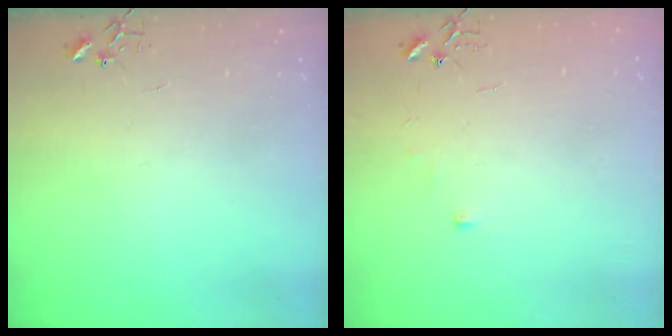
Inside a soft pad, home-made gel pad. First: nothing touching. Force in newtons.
{"total": 5.4, "press": 5.3, "slide": 0.7}